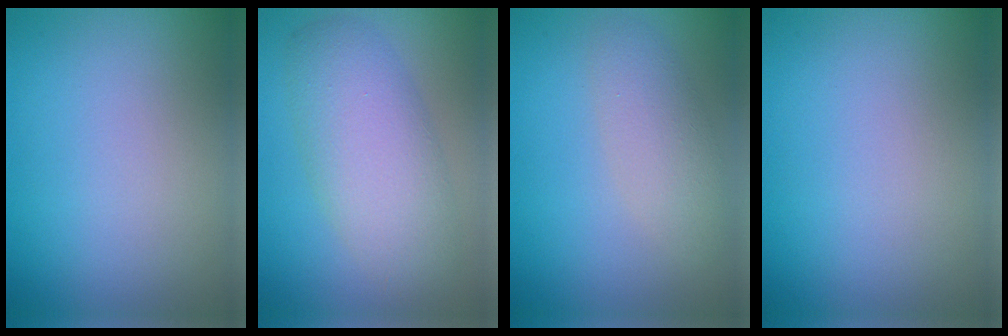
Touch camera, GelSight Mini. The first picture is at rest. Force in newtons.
{"total": 6.1, "press": 6.1, "slide": 0.4}
{"total": 3.1, "press": 3.1, "slide": 0.2}
{"total": 0.0}